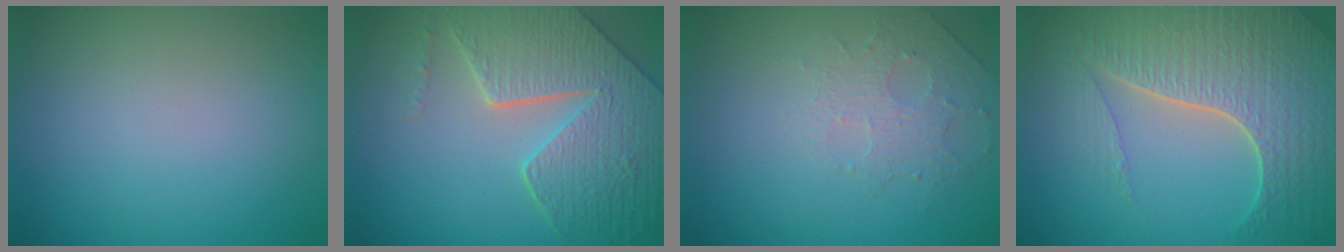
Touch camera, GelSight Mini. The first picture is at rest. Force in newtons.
{"total": 8.3, "press": 6.1, "slide": 5.6}
{"total": 1.6, "press": 1.2, "slide": 1.0}
{"total": 7.6, "press": 5.6, "slide": 5.1}